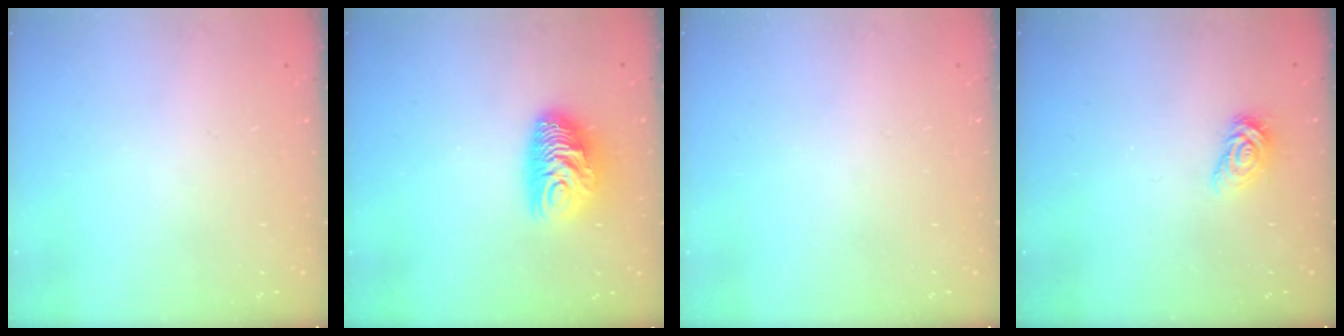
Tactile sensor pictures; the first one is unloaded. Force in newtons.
{"total": 10.7, "press": 10.6, "slide": 0.8}
{"total": 0.0}
{"total": 4.4, "press": 4.4, "slide": 0.2}